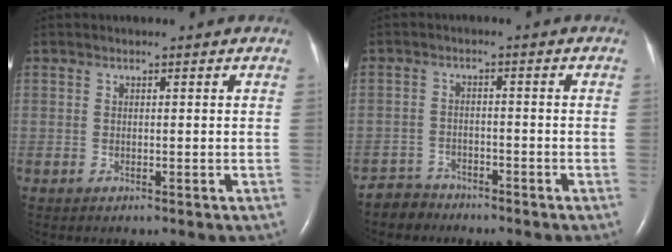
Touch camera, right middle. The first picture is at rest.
{"total": 3.6, "force": [-3.1, 1.5, -0.9], "torque": [0.014, -0.001, -0.060]}